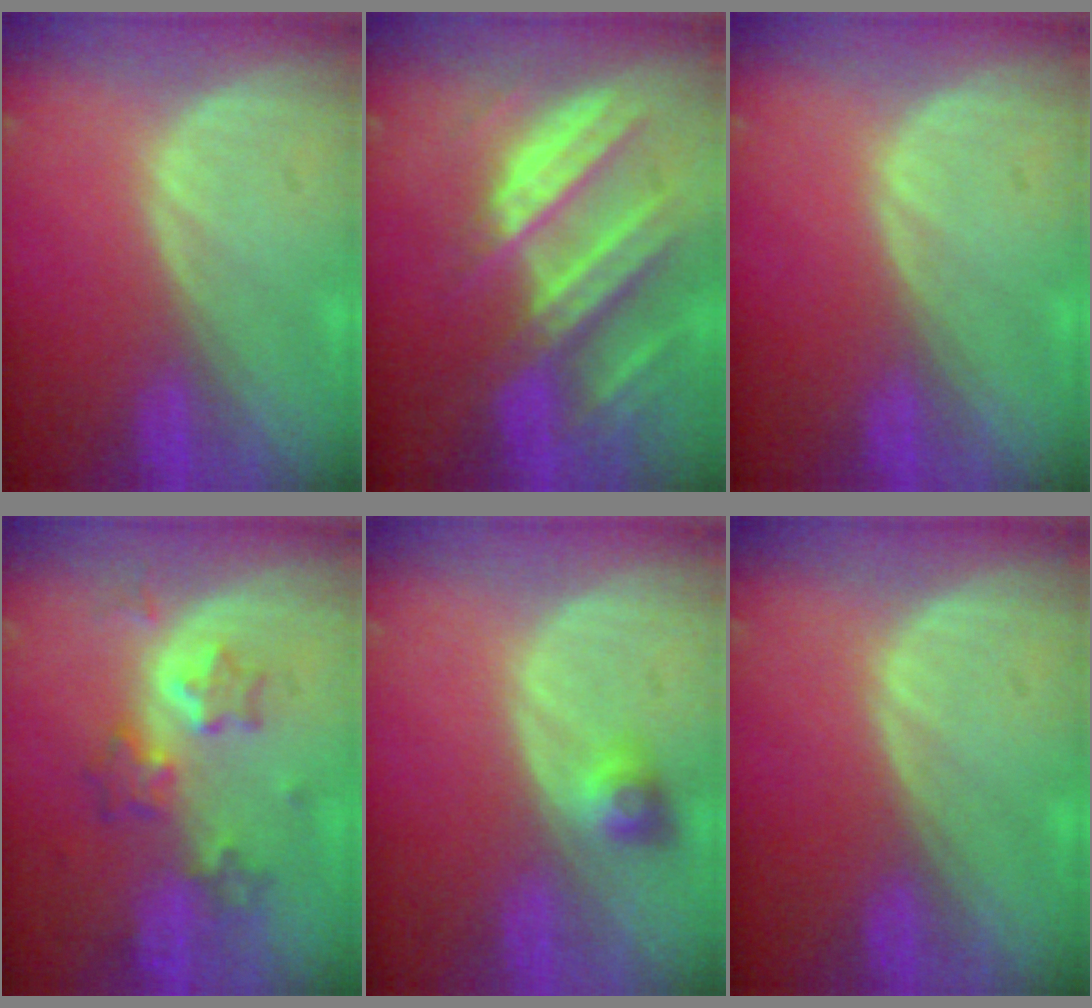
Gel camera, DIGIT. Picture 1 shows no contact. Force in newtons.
{"total": 10.5, "press": 9.3, "slide": 4.9}
{"total": 0.0}
{"total": 6.2, "press": 5.9, "slide": 2.0}
{"total": 2.9, "press": 2.7, "slide": 1.2}
{"total": 0.0}